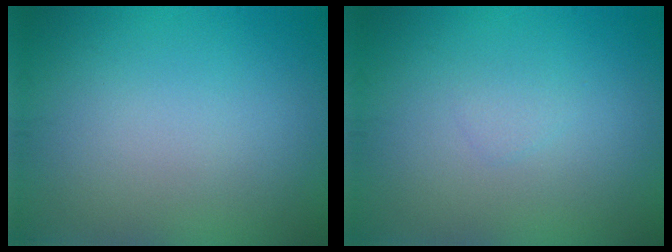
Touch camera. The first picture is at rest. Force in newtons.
{"total": 0.7, "press": 0.7, "slide": 0.1}